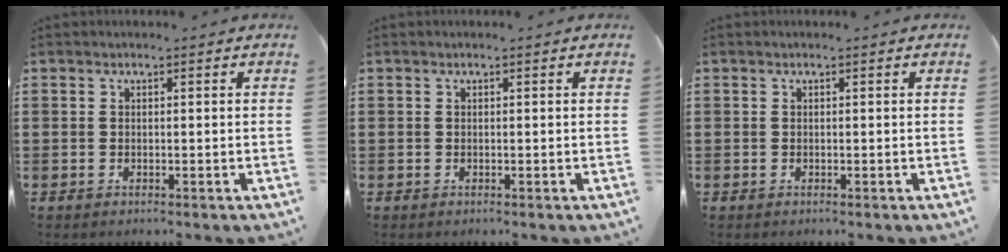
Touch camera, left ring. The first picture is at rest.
{"total": 0.0}
{"total": 0.0}